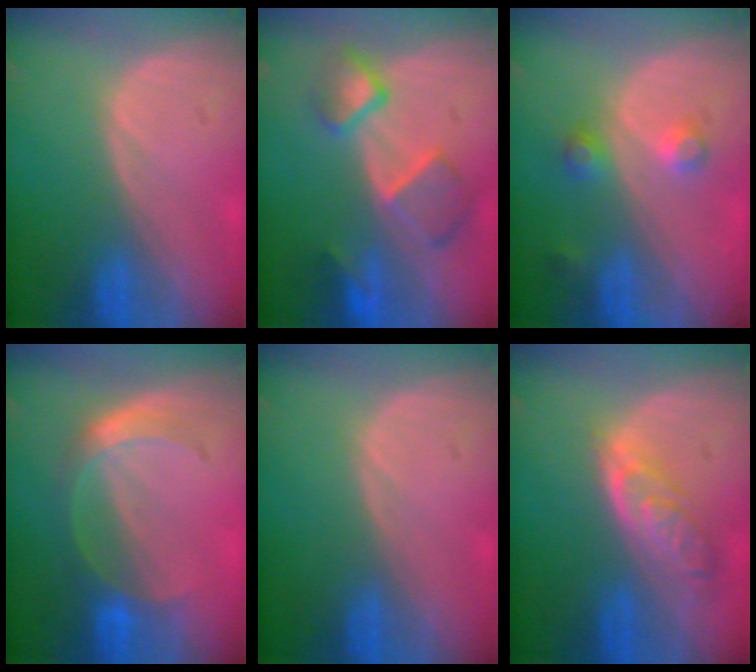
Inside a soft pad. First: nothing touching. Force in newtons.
{"total": 7.6, "press": 6.8, "slide": 3.5}
{"total": 3.6, "press": 3.4, "slide": 1.1}
{"total": 4.9, "press": 4.9, "slide": 0.3}
{"total": 0.0}
{"total": 6.3, "press": 5.7, "slide": 2.8}